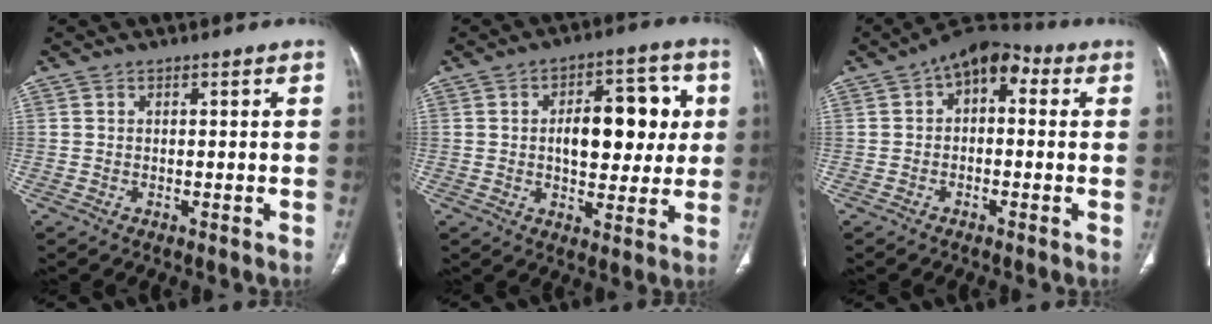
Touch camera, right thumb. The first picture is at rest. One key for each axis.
{"total": 14.4, "fx": 1.8, "fy": 7.9, "fz": 11.9, "tx": -0.120, "ty": 0.015, "tz": 0.027}
{"total": 8.4, "fx": 1.8, "fy": 5.1, "fz": 6.4, "tx": -0.060, "ty": 0.029, "tz": 0.014}